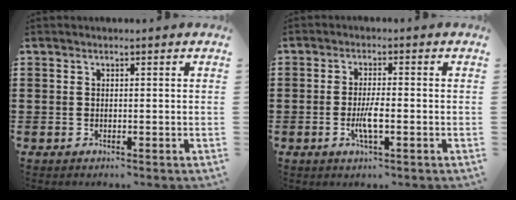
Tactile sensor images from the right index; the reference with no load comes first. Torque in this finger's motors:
{"motor_torque": [2.14, 0.00, 0.44, 0.11]}